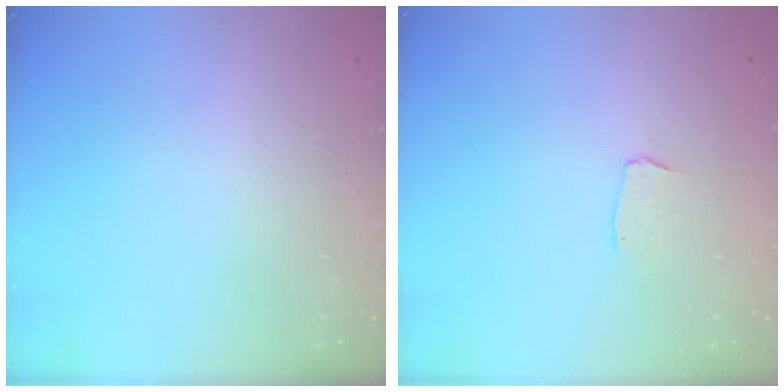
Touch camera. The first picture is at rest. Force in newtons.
{"total": 3.1, "press": 3.1, "slide": 0.2}